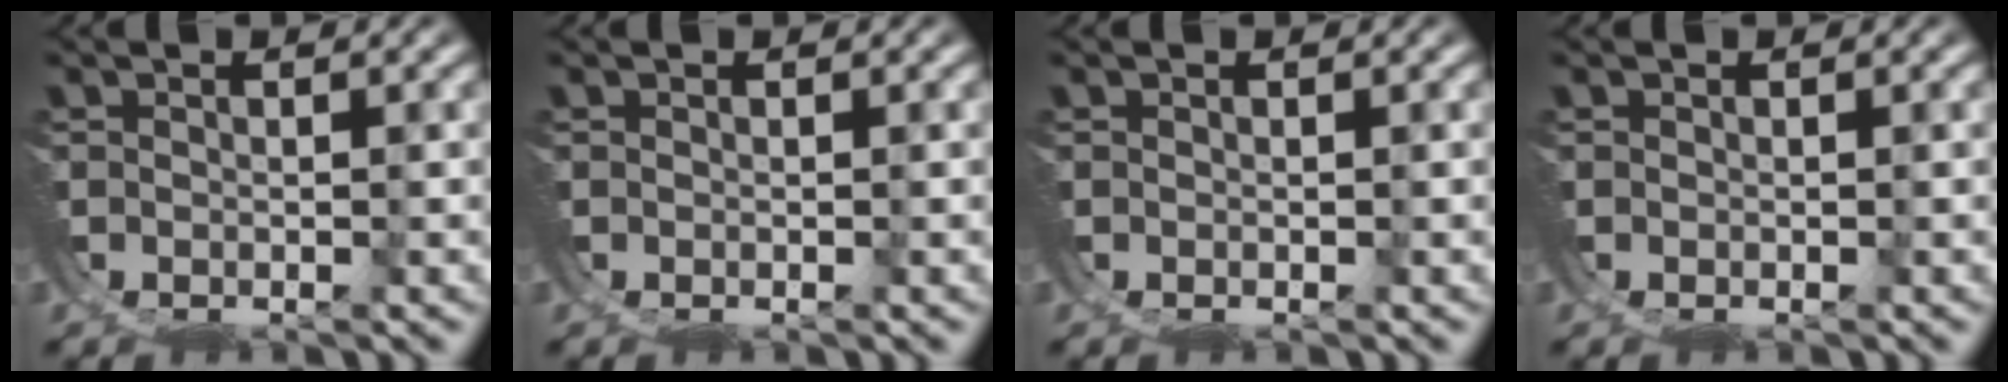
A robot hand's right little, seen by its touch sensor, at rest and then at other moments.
{"total": 0.0}
{"total": 0.0}
{"total": 0.0}